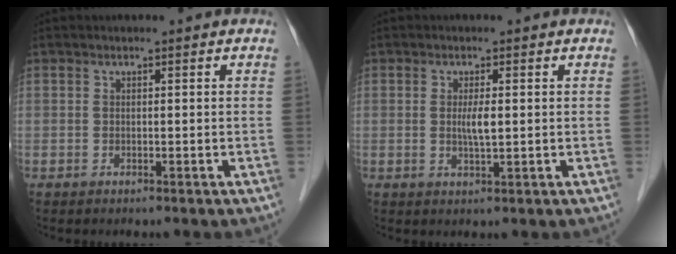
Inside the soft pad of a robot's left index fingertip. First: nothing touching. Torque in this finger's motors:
{"motor_torque": [0.48, 0.40, 0.07, 0.02]}